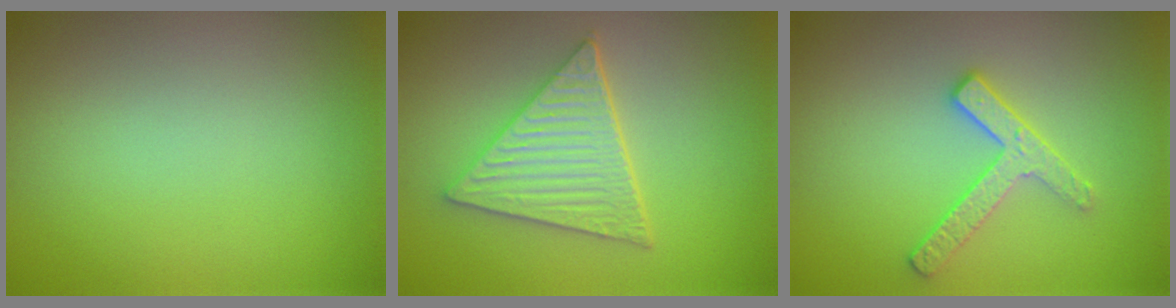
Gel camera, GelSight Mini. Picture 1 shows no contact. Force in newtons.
{"total": 5.6, "press": 4.5, "slide": 3.3}
{"total": 2.6, "press": 2.5, "slide": 0.6}